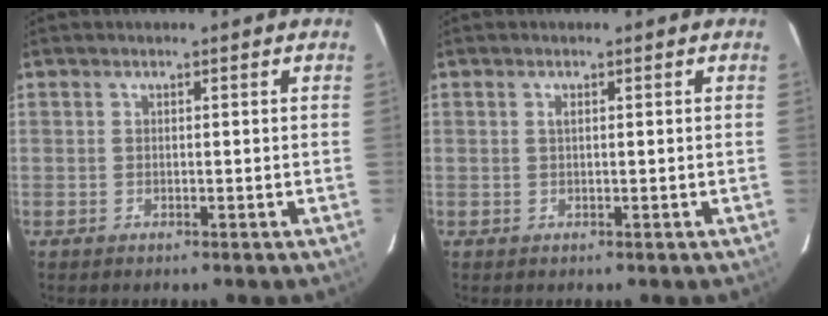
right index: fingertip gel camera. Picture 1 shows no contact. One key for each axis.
{"total": 0.6, "fx": 0.2, "fy": 0.2, "fz": 0.6, "tx": -0.011, "ty": 0.003, "tz": 0.003}